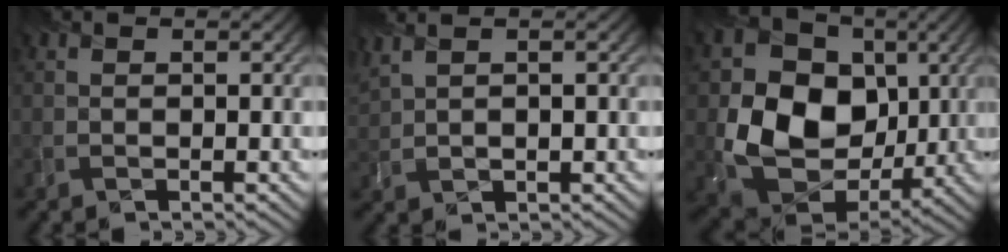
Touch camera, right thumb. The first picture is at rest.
{"total": 2.6, "force": [2.1, 0.6, 1.4], "torque": [-0.043, 0.010, 0.047]}
{"total": 13.1, "force": [1.2, 10.9, 7.3], "torque": [-0.147, -0.011, 0.017]}